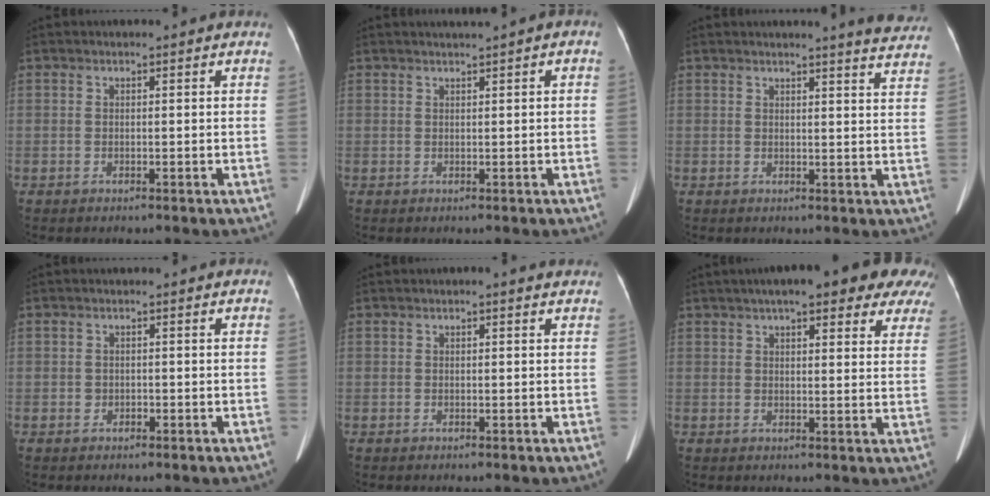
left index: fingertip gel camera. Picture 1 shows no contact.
{"total": 1.4, "force": [0.7, 0.1, 1.2], "torque": [-0.024, 0.010, 0.013]}
{"total": 7.9, "force": [7.6, -0.3, 2.2], "torque": [-0.017, -0.037, 0.062]}
{"total": 1.1, "force": [-1.0, 0.5, -0.3], "torque": [0.003, -0.013, -0.013]}
{"total": 1.2, "force": [0.9, 0.2, 0.7], "torque": [-0.013, 0.010, 0.009]}
{"total": 19.1, "force": [14.4, 4.6, 11.6], "torque": [-0.151, 0.040, 0.166]}